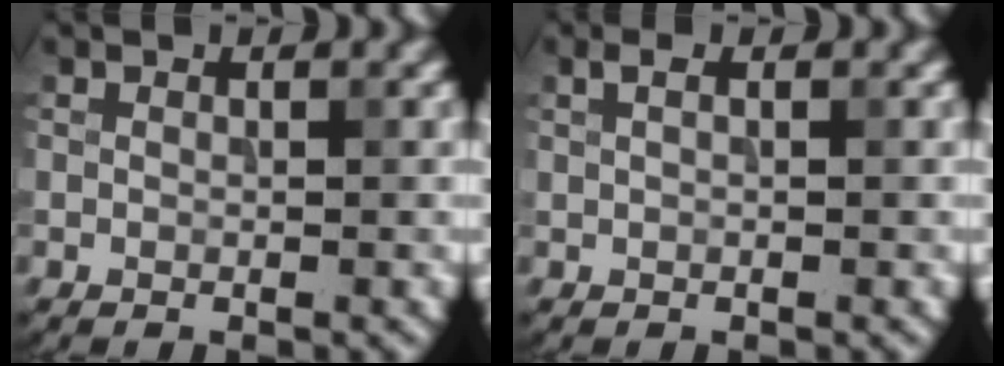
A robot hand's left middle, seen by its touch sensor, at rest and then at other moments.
{"total": 0.9, "force": [0.4, 0.2, 0.7], "torque": [-0.017, 0.004, 0.005]}